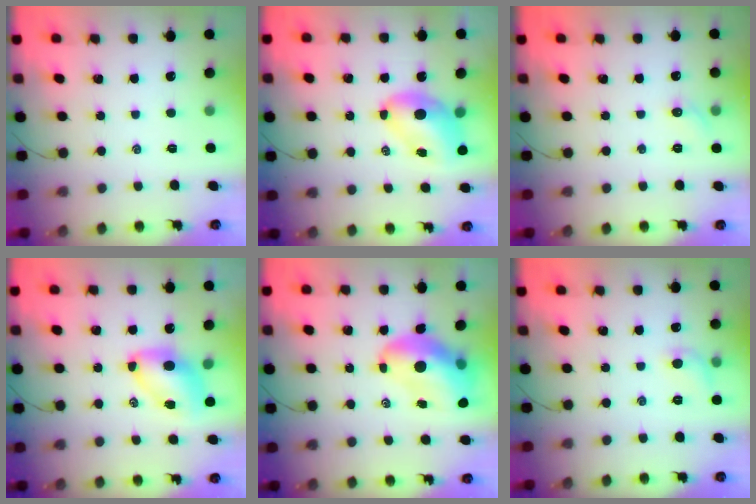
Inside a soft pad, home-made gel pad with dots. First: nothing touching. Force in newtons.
{"total": 7.3, "press": 7.3, "slide": 1.1}
{"total": 5.1, "press": 4.9, "slide": 1.5}
{"total": 7.5, "press": 7.4, "slide": 1.1}
{"total": 13.8, "press": 13.3, "slide": 3.7}
{"total": 6.5, "press": 6.3, "slide": 1.5}